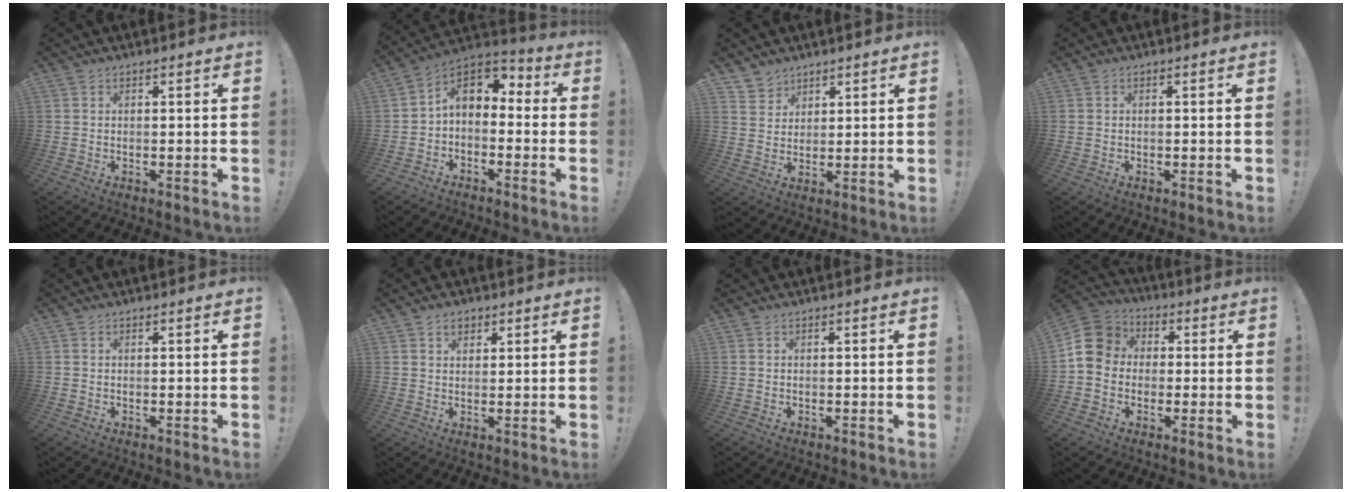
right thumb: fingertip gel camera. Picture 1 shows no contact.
{"total": 7.9, "force": [0.8, 5.7, 5.4], "torque": [-0.081, 0.004, 0.023]}
{"total": 4.8, "force": [3.7, 3.1, -0.1], "torque": [-0.004, -0.030, 0.070]}
{"total": 0.0}
{"total": 0.0}
{"total": 3.2, "force": [1.9, 2.2, 1.3], "torque": [-0.010, -0.008, 0.032]}
{"total": 0.0}
{"total": 11.3, "force": [0.4, 10.0, 5.4], "torque": [-0.083, 0.015, 0.015]}